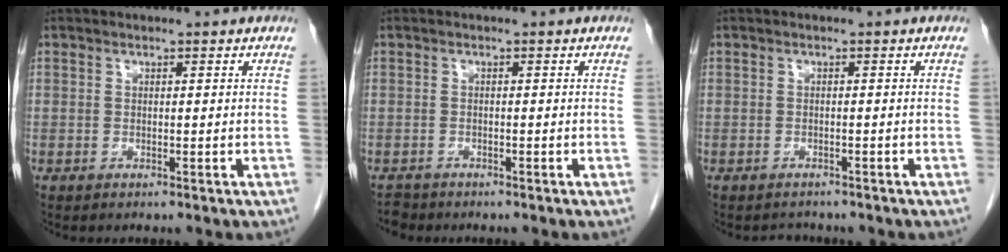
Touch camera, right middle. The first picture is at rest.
{"total": 1.5, "force": [-1.4, 0.4, -0.3], "torque": [0.001, -0.004, -0.024]}
{"total": 1.8, "force": [-1.6, 0.8, -0.1], "torque": [-0.003, -0.003, -0.024]}